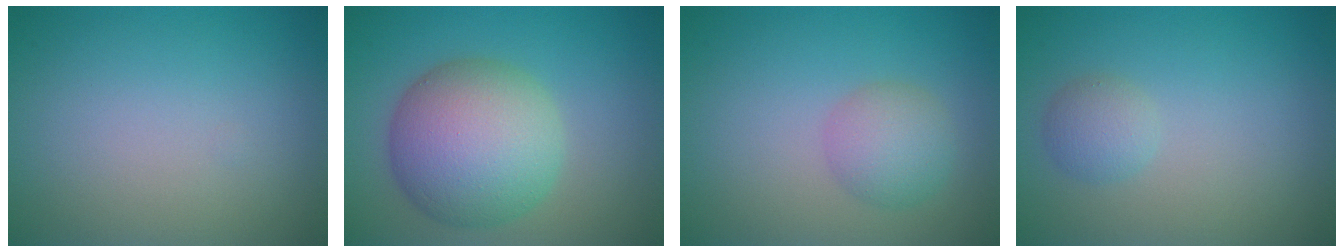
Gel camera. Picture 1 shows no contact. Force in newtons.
{"total": 9.0, "press": 9.0, "slide": 0.4}
{"total": 2.9, "press": 2.9, "slide": 0.2}
{"total": 1.7, "press": 1.7, "slide": 0.0}